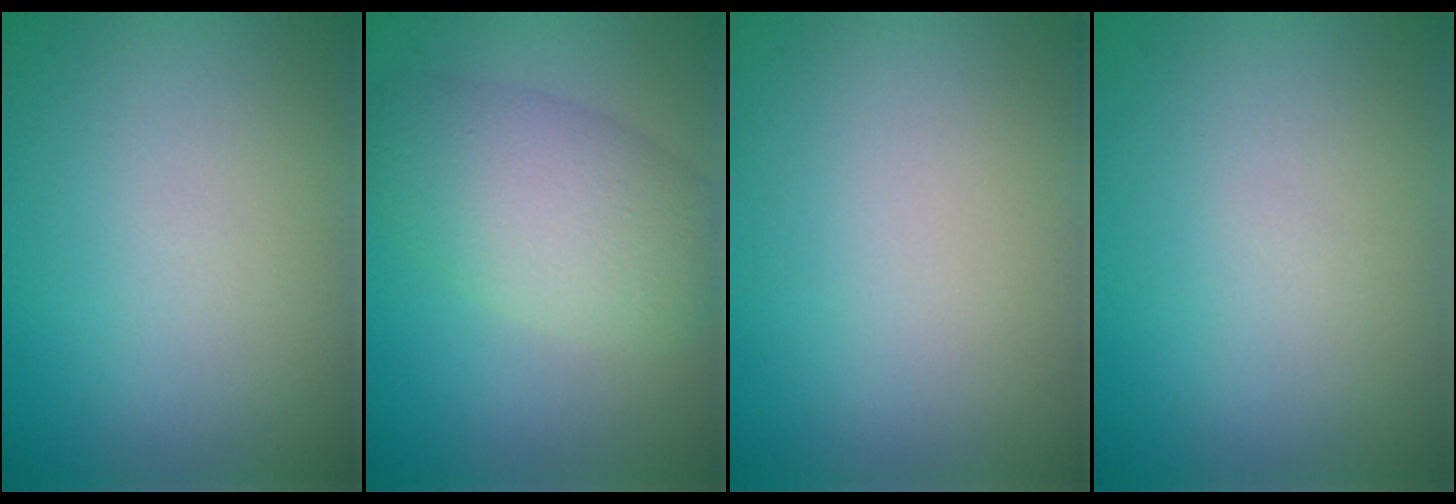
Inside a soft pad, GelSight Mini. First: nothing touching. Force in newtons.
{"total": 6.5, "press": 6.5, "slide": 0.3}
{"total": 0.0}
{"total": 0.0}